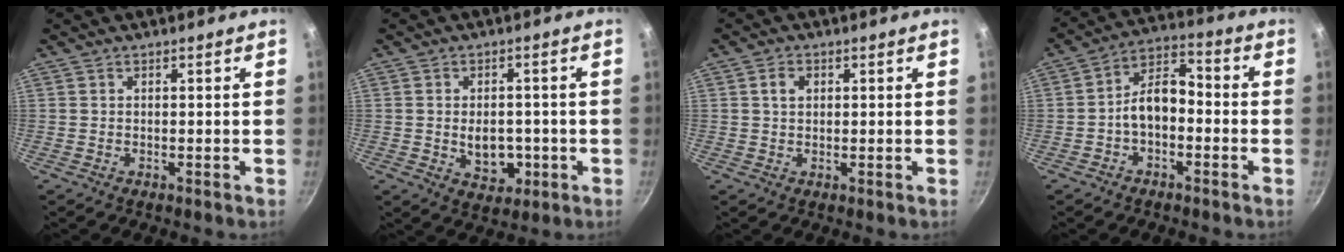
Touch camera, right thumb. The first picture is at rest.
{"total": 7.2, "force": [-1.2, 5.2, 4.9], "torque": [-0.045, 0.003, -0.007]}
{"total": 2.8, "force": [0.9, 2.1, 1.7], "torque": [-0.022, 0.002, 0.014]}
{"total": 8.6, "force": [-2.1, 5.3, 6.4], "torque": [-0.090, 0.050, -0.046]}